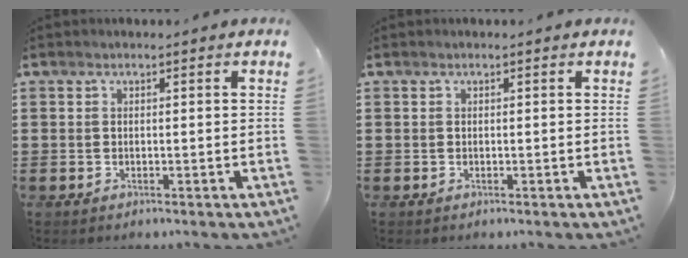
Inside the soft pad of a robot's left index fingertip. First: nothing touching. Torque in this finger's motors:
{"motor_torque": [-0.12, 0.10, 0.00, 0.00]}